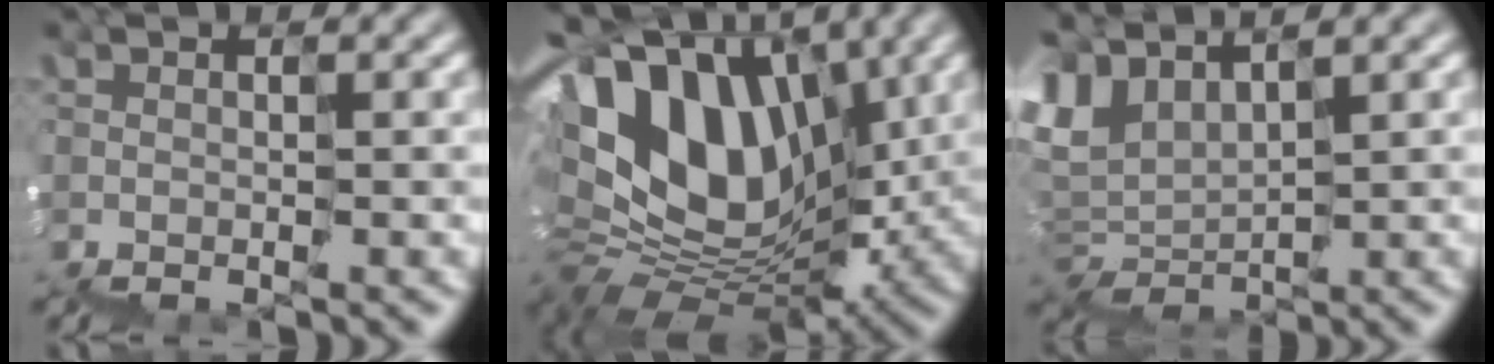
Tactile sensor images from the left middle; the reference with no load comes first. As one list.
[{"total": 10.9, "force": [3.3, 7.6, 7.1], "torque": [-0.116, 0.030, 0.047]}, {"total": 3.4, "force": [3.0, 1.5, -0.5], "torque": [-0.011, 0.018, 0.058]}]